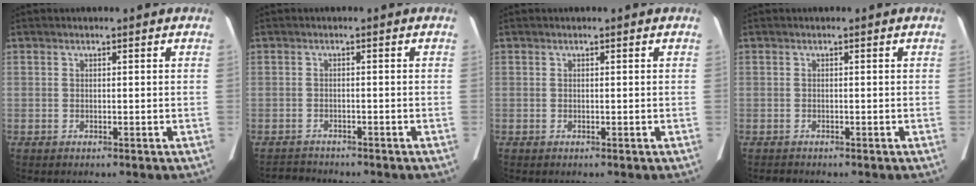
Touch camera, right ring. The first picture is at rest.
{"total": 2.9, "force": [-2.9, 0.4, -0.1], "torque": [-0.004, -0.014, -0.046]}
{"total": 0.0}
{"total": 0.6, "force": [-0.6, 0.1, -0.1], "torque": [-0.005, -0.004, -0.011]}